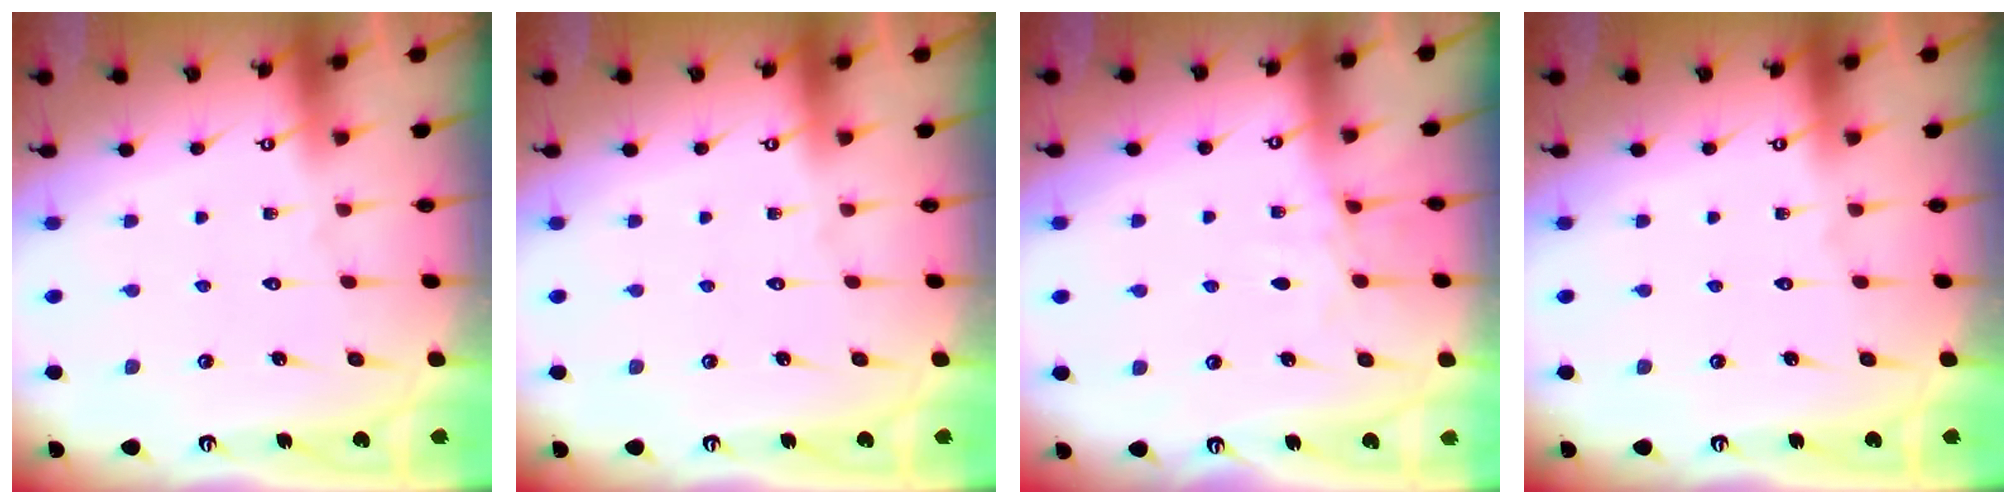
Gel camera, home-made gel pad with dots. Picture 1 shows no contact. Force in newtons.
{"total": 0.0}
{"total": 5.8, "press": 5.8, "slide": 0.5}
{"total": 0.0}